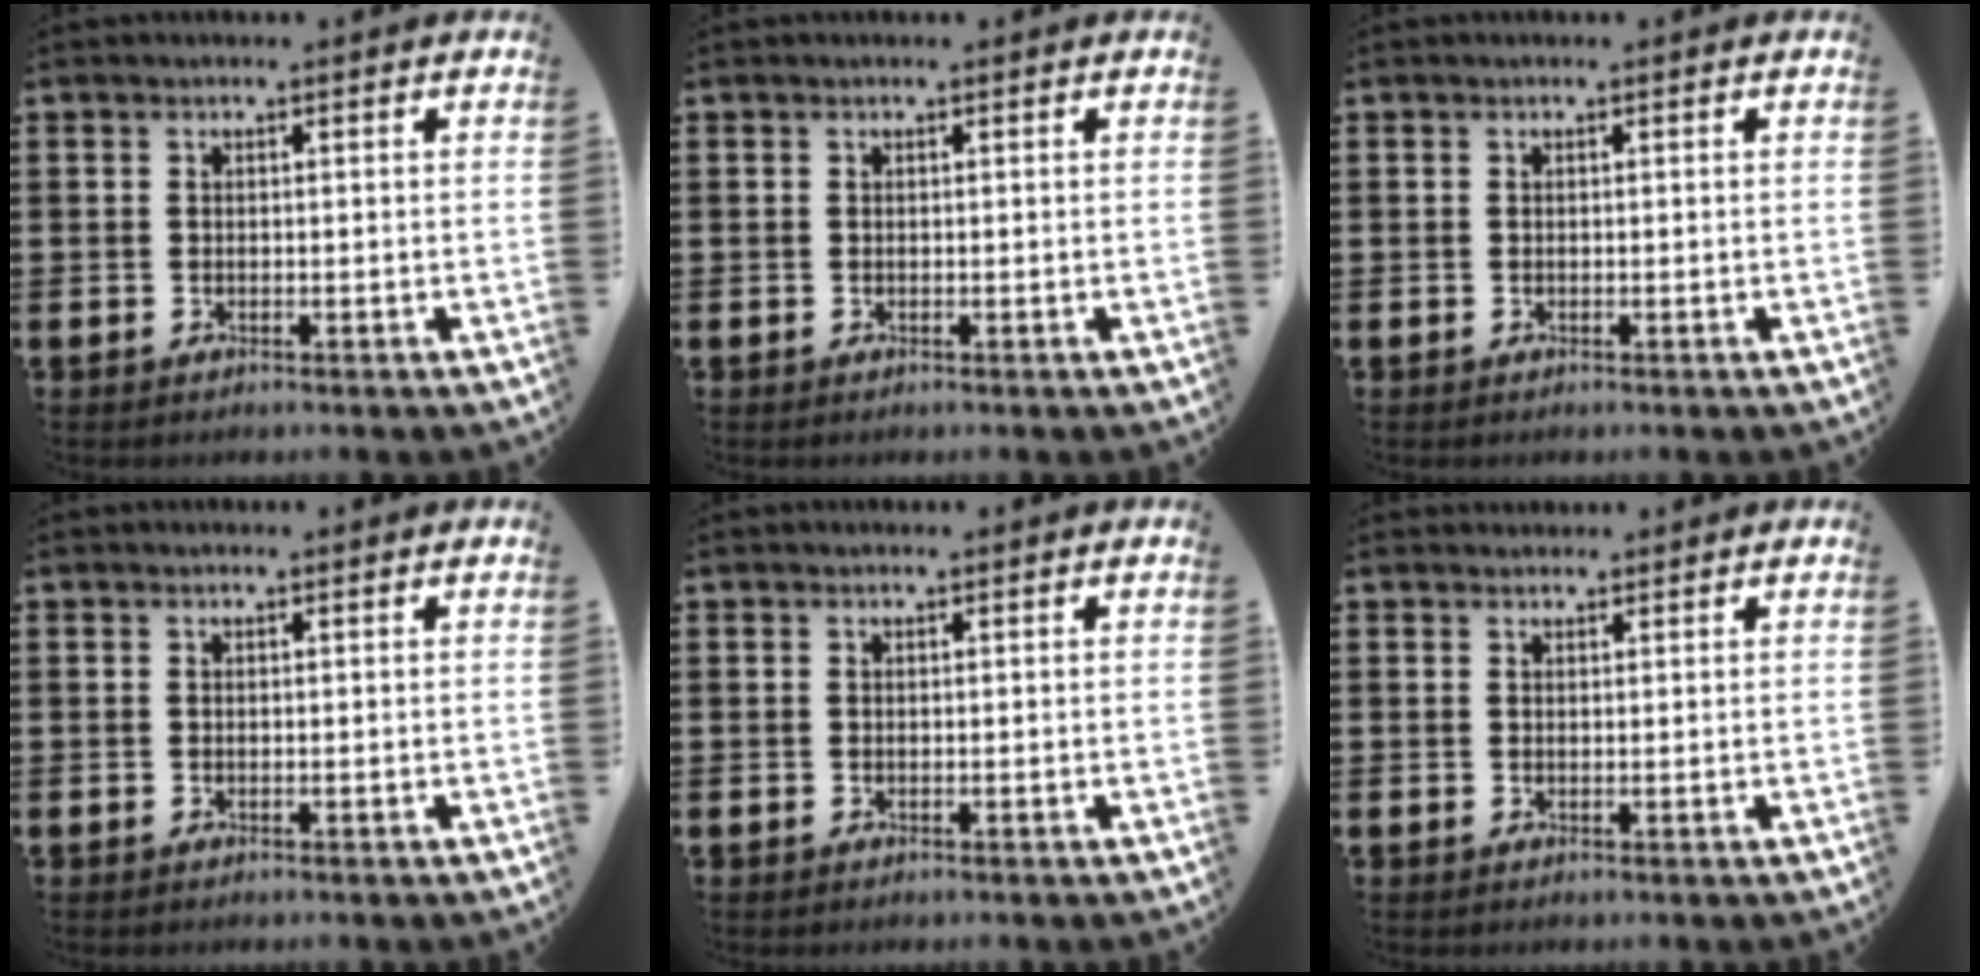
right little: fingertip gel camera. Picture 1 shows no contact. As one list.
[{"total": 0.0}, {"total": 0.0}, {"total": 0.0}, {"total": 0.0}, {"total": 1.1, "force": [1.0, 0.3, -0.1], "torque": [0.016, -0.002, 0.016]}]